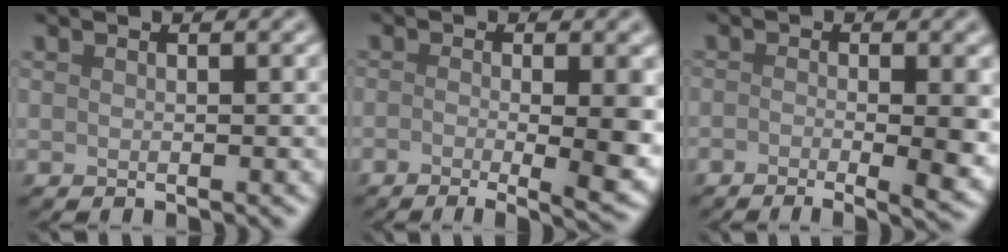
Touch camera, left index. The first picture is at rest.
{"total": 7.6, "force": [-1.6, 2.5, 7.0], "torque": [-0.083, -0.007, -0.023]}
{"total": 6.2, "force": [-1.7, 2.2, 5.5], "torque": [-0.072, -0.012, -0.020]}